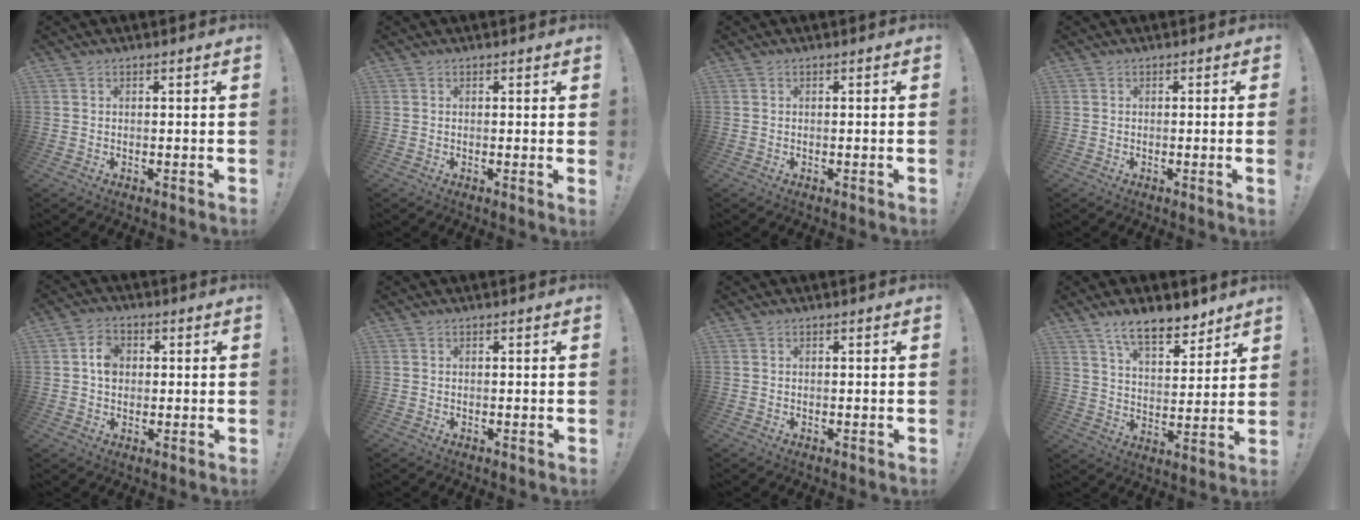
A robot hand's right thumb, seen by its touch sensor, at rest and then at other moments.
{"total": 0.8, "force": [0.4, -0.3, 0.6], "torque": [0.003, -0.007, 0.003]}
{"total": 0.6, "force": [-0.3, -0.4, 0.4], "torque": [-0.008, -0.002, -0.006]}
{"total": 2.4, "force": [-0.4, -0.6, 2.2], "torque": [-0.029, -0.009, -0.010]}
{"total": 5.8, "force": [0.8, 4.7, 3.3], "torque": [-0.043, 0.005, 0.013]}
{"total": 0.0}
{"total": 0.0}
{"total": 12.1, "force": [8.9, 4.8, 6.6], "torque": [-0.103, -0.050, 0.161]}